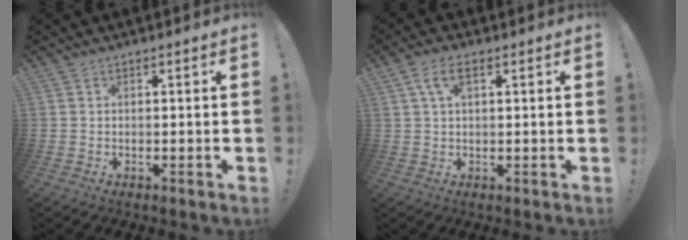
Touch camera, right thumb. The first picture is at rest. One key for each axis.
{"total": 5.6, "fx": 2.0, "fy": 2.4, "fz": 4.6, "tx": -0.086, "ty": 0.006, "tz": 0.038}